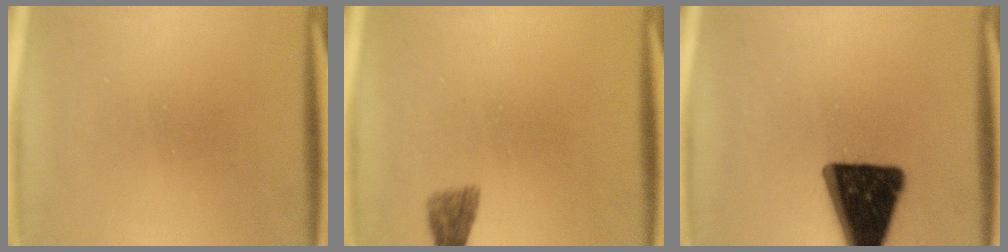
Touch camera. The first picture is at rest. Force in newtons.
{"total": 1.8}
{"total": 18.0}